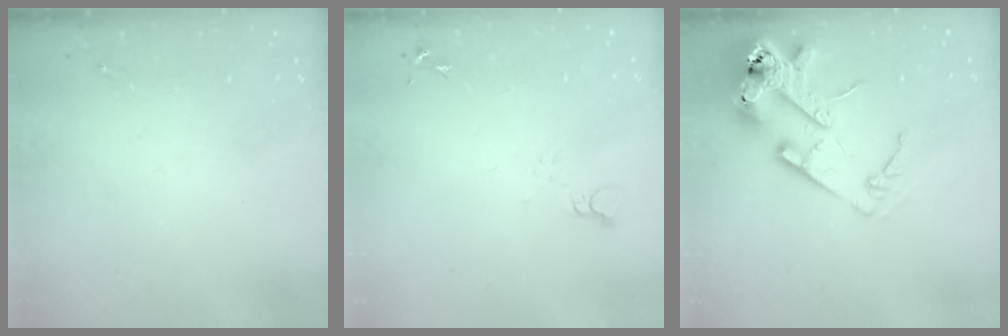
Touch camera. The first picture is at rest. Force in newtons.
{"total": 3.5, "press": 3.5, "slide": 0.4}
{"total": 18.0, "press": 17.9, "slide": 2.6}